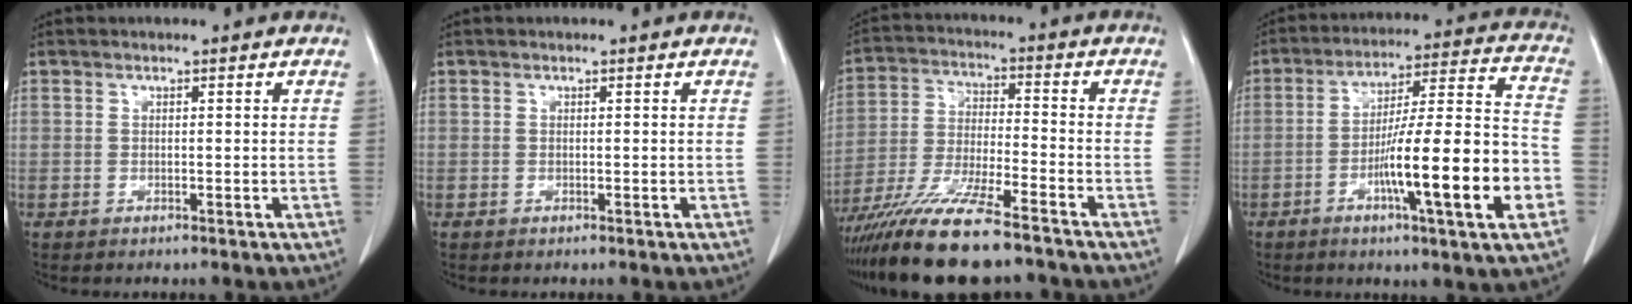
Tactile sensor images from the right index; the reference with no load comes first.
{"total": 0.0}
{"total": 15.7, "force": [-12.4, 1.4, 9.5], "torque": [-0.195, -0.038, -0.220]}
{"total": 18.2, "force": [-5.9, 0.6, 17.2], "torque": [-0.262, 0.003, -0.090]}